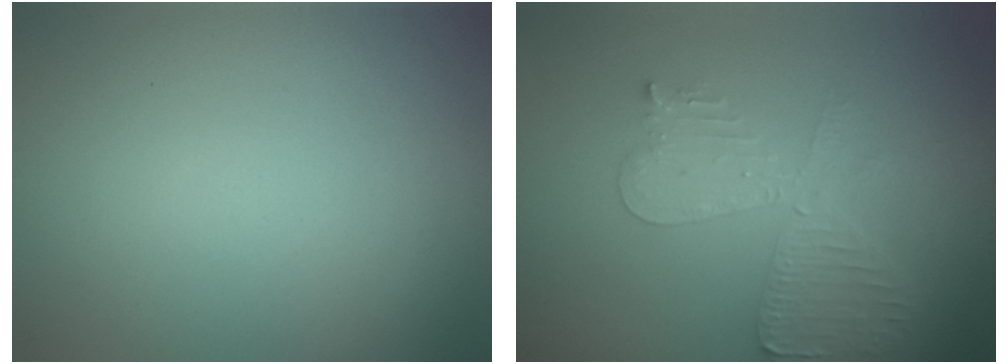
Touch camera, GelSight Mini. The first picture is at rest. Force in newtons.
{"total": 4.3, "press": 3.8, "slide": 2.2}